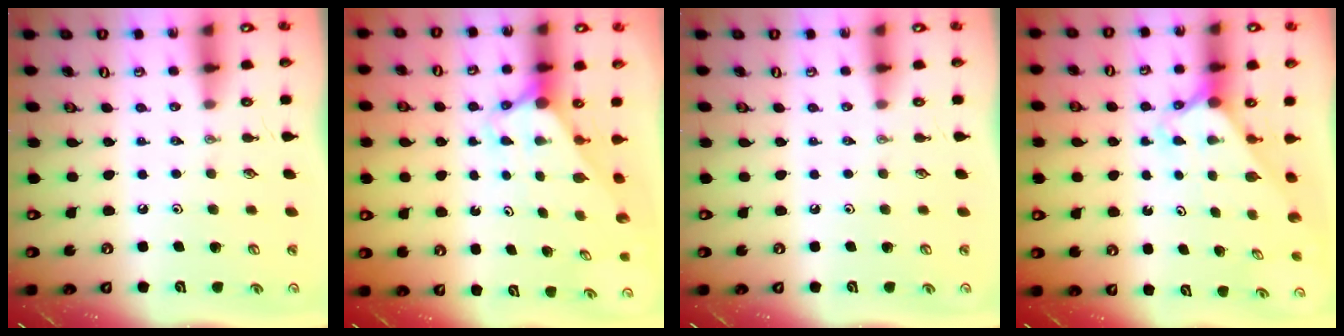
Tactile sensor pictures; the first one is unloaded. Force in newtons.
{"total": 2.7, "press": 2.7, "slide": 0.0}
{"total": 0.0}
{"total": 2.0, "press": 2.0, "slide": 0.2}